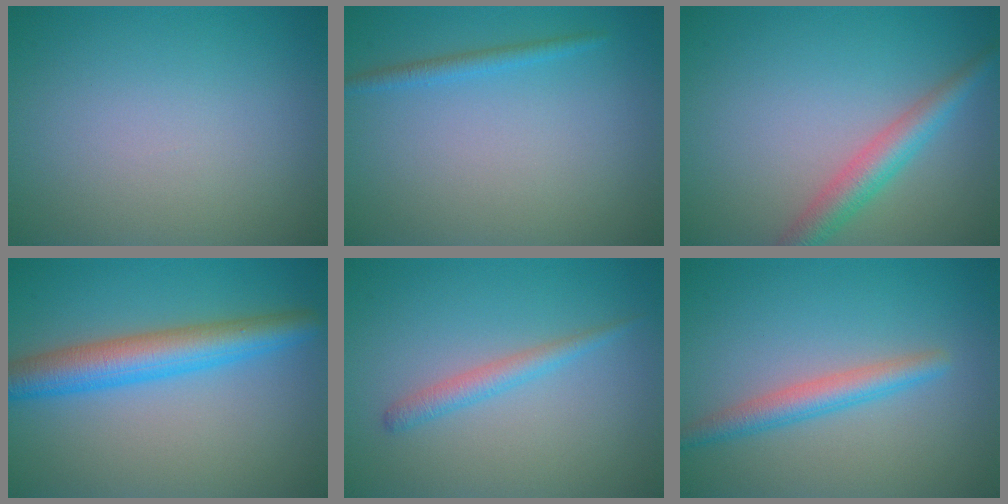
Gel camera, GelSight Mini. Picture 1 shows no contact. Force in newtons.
{"total": 1.3, "press": 1.3, "slide": 0.1}
{"total": 3.4, "press": 3.4, "slide": 0.1}
{"total": 5.7, "press": 5.7, "slide": 0.2}
{"total": 1.8, "press": 1.8, "slide": 0.0}
{"total": 2.8, "press": 2.8, "slide": 0.1}